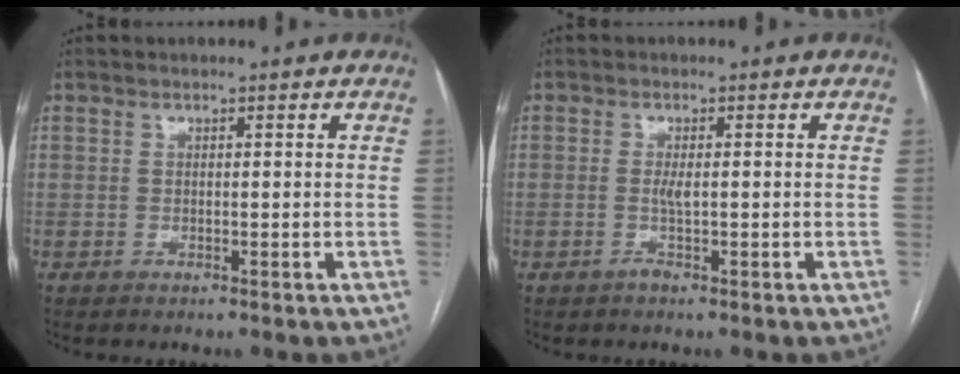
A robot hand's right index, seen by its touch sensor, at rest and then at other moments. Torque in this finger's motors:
{"motor_torque": [0.02, 0.02, 0.07, 0.01]}